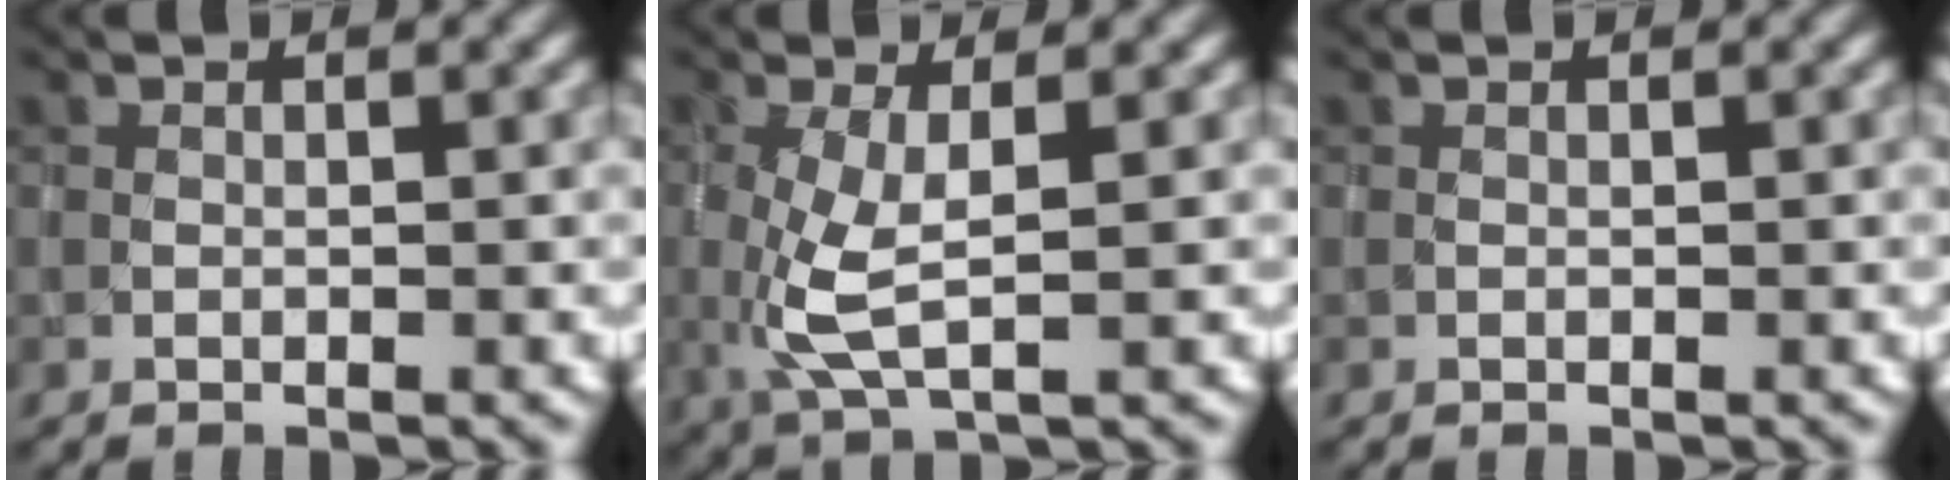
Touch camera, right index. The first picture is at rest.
{"total": 4.2, "force": [0.1, 1.3, 4.0], "torque": [-0.098, -0.007, 0.002]}
{"total": 0.0}